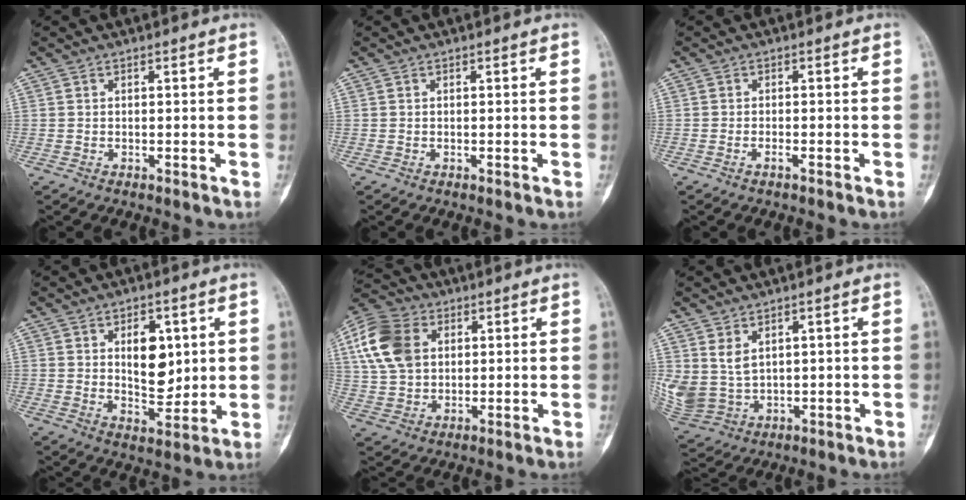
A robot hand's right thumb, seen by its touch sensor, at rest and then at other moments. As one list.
[{"total": 0.0}, {"total": 1.0, "force": [-0.7, 0.2, 0.7], "torque": [-0.015, 0.006, -0.012]}, {"total": 9.2, "force": [2.4, 5.3, 7.1], "torque": [-0.075, -0.019, 0.047]}, {"total": 13.8, "force": [3.8, 10.0, 8.7], "torque": [-0.159, 0.006, 0.067]}, {"total": 7.8, "force": [2.7, 5.4, 5.0], "torque": [-0.096, -0.013, 0.076]}]